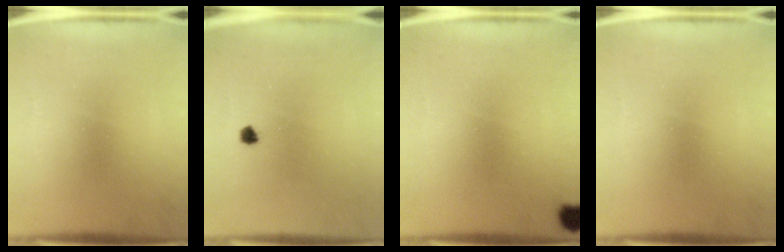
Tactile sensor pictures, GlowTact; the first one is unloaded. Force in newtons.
{"total": 1.3}
{"total": 2.5}
{"total": 0.0}